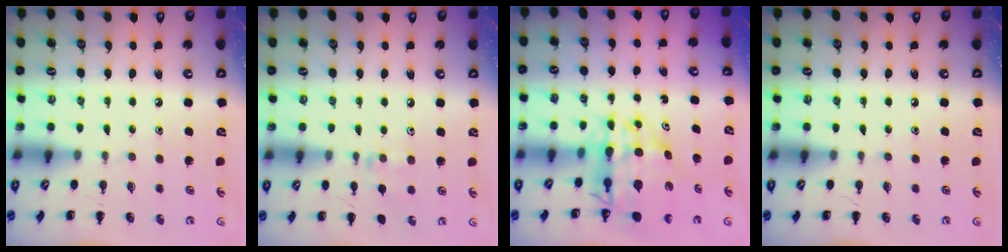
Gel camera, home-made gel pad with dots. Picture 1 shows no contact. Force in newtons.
{"total": 7.5, "press": 7.3, "slide": 1.8}
{"total": 13.3, "press": 12.7, "slide": 4.0}
{"total": 0.0}